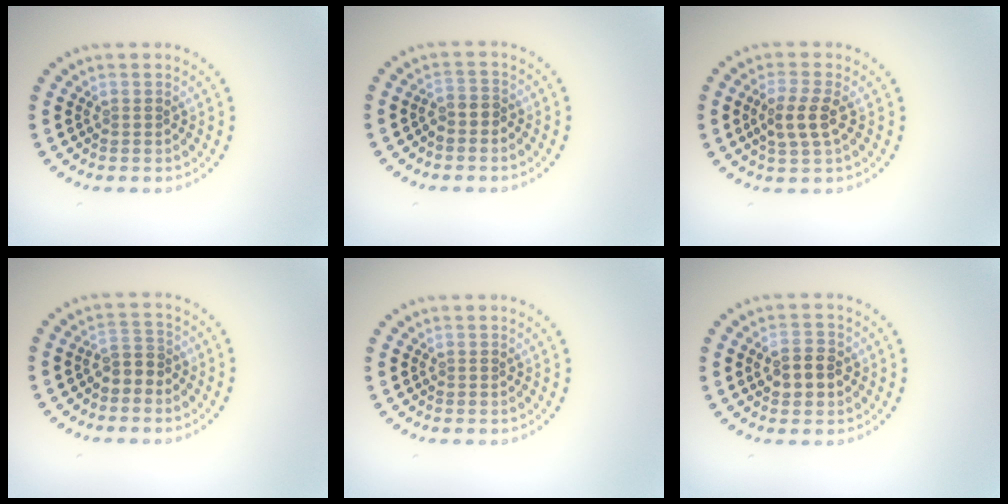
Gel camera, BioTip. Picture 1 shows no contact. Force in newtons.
{"total": 1.1, "press": 0.8, "slide": 0.8}
{"total": 2.8, "press": 2.6, "slide": 0.9}
{"total": 1.8, "press": 1.5, "slide": 1.0}
{"total": 0.0}
{"total": 2.9, "press": 2.9, "slide": 0.2}